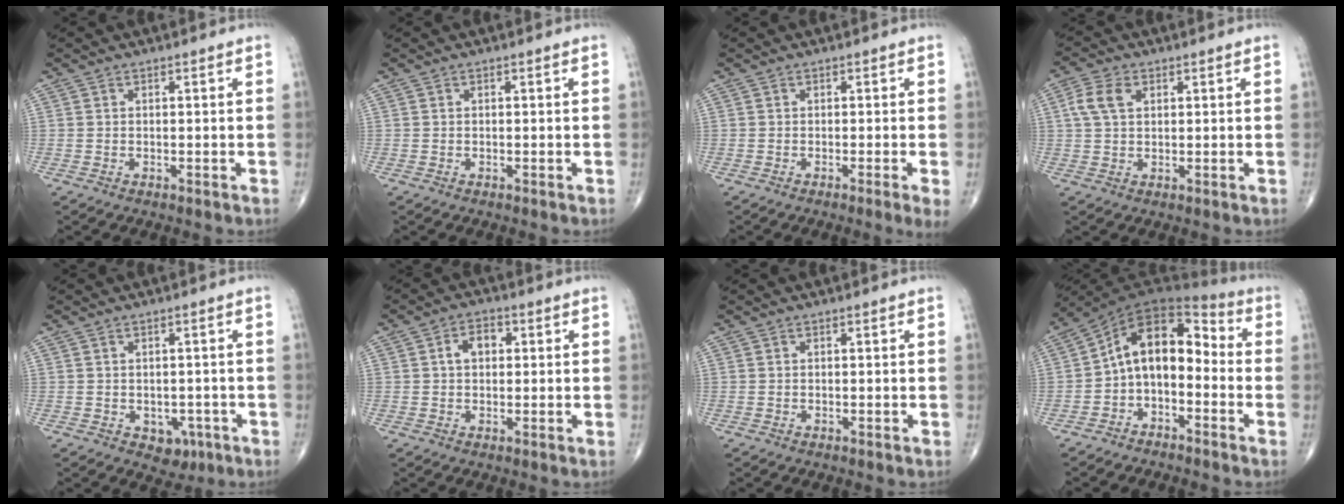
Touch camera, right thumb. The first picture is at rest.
{"total": 0.0}
{"total": 2.5, "force": [-0.9, -0.2, 2.3], "torque": [-0.042, -0.009, -0.018]}
{"total": 5.1, "force": [1.6, 3.3, 3.6], "torque": [-0.079, 0.008, 0.028]}
{"total": 4.2, "force": [-1.6, 3.0, 2.3], "torque": [-0.008, 0.008, -0.013]}
{"total": 4.4, "force": [0.8, 3.0, 3.1], "torque": [-0.044, 0.013, 0.009]}
{"total": 0.0}
{"total": 11.9, "force": [-2.2, 7.5, 9.0], "torque": [-0.121, 0.070, -0.053]}